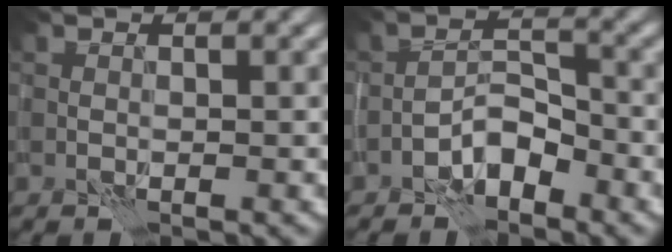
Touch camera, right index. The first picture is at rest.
{"total": 3.0, "force": [-2.2, 1.2, 1.7], "torque": [-0.024, 0.015, -0.045]}